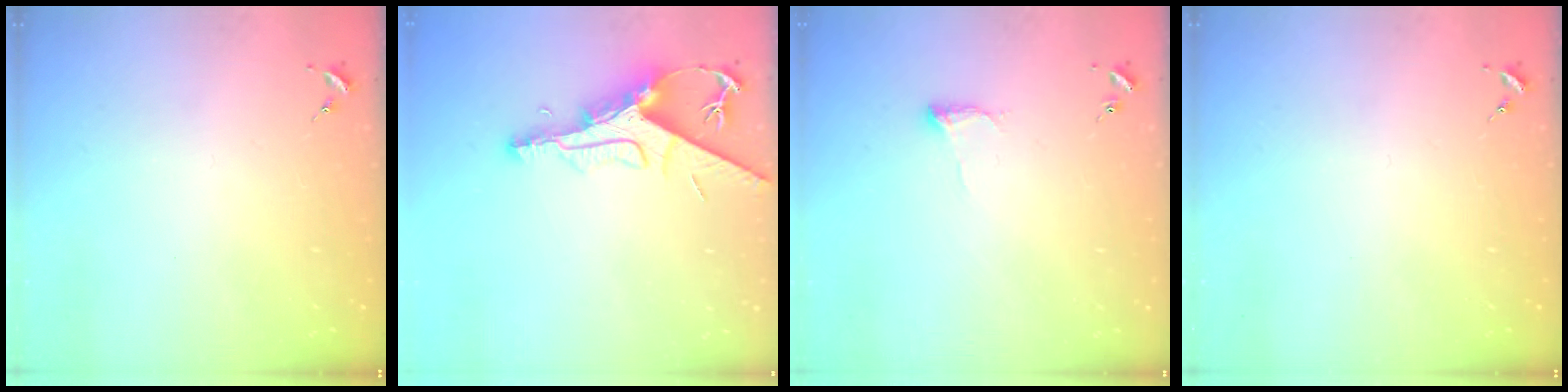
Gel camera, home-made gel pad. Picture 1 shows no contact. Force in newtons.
{"total": 10.7, "press": 10.7, "slide": 1.2}
{"total": 6.2, "press": 6.2, "slide": 0.9}
{"total": 0.0}